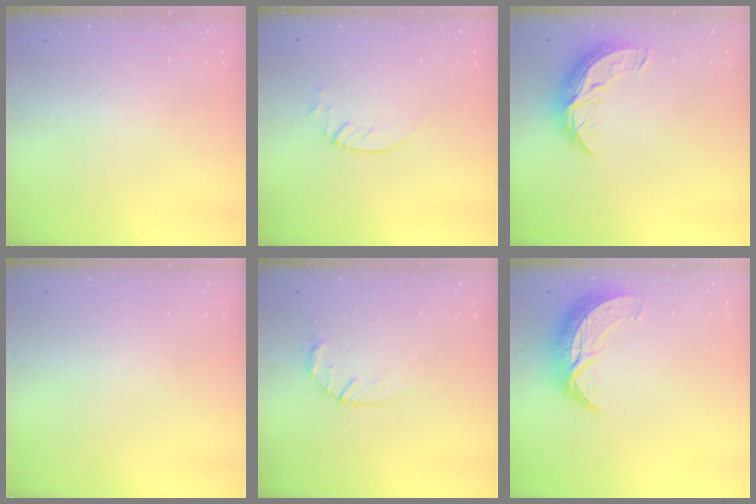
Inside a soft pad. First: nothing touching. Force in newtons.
{"total": 3.3, "press": 3.2, "slide": 0.3}
{"total": 9.7, "press": 9.7, "slide": 0.6}
{"total": 0.0}
{"total": 4.6, "press": 4.6, "slide": 0.6}
{"total": 10.3, "press": 10.2, "slide": 0.7}